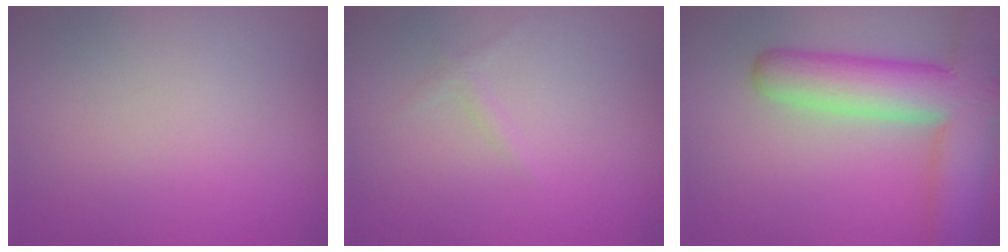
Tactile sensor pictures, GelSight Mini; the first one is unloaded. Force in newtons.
{"total": 0.7, "press": 0.7, "slide": 0.1}
{"total": 9.5, "press": 9.5, "slide": 0.5}